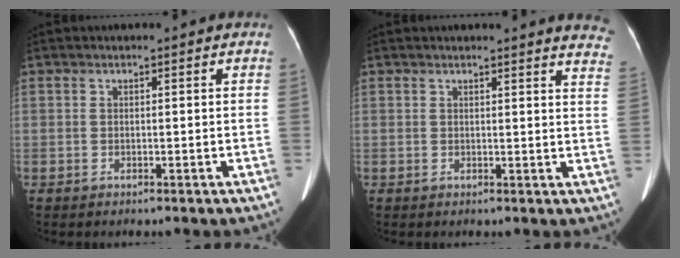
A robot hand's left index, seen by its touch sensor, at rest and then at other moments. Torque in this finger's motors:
{"motor_torque": [0.88, -1.26, 0.11, 0.06]}